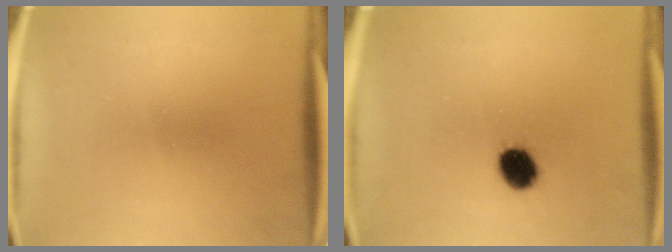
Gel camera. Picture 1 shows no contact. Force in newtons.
{"total": 7.1}